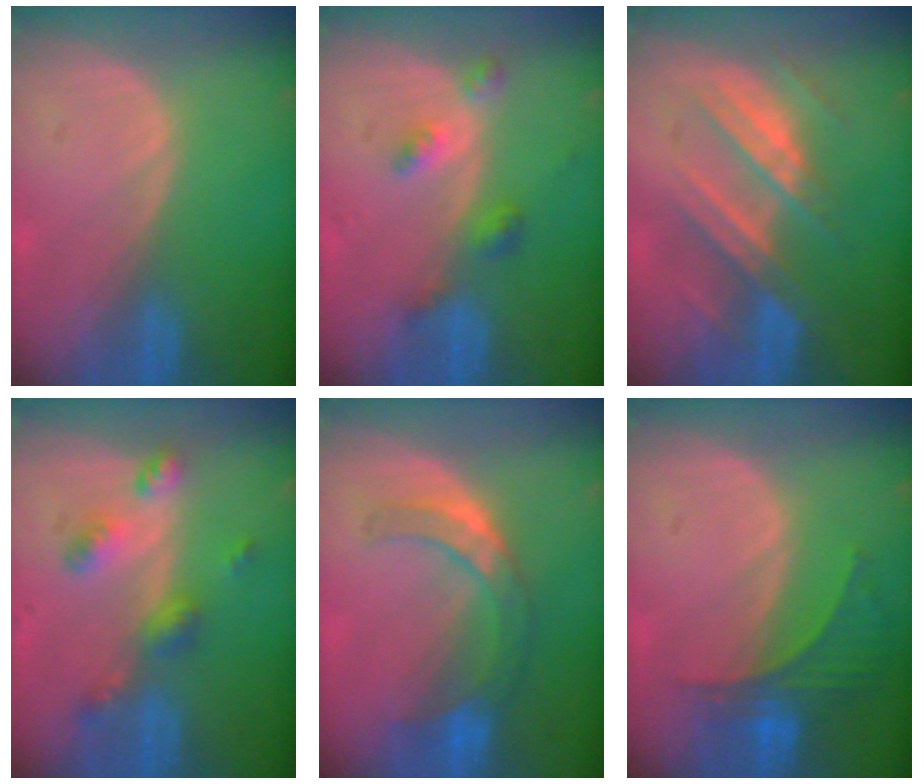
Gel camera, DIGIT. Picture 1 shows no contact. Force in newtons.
{"total": 4.2, "press": 3.9, "slide": 1.6}
{"total": 7.4, "press": 7.4, "slide": 0.1}
{"total": 6.1, "press": 5.4, "slide": 2.9}
{"total": 7.6, "press": 6.7, "slide": 3.6}
{"total": 5.9, "press": 5.6, "slide": 1.9}